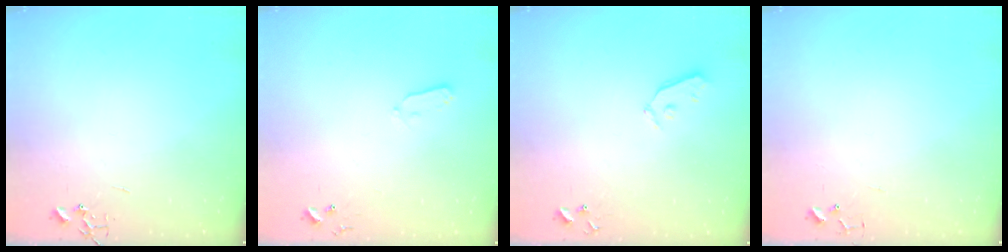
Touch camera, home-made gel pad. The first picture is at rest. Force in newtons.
{"total": 4.6, "press": 4.5, "slide": 0.9}
{"total": 4.0, "press": 3.9, "slide": 0.7}
{"total": 4.9, "press": 4.8, "slide": 0.4}